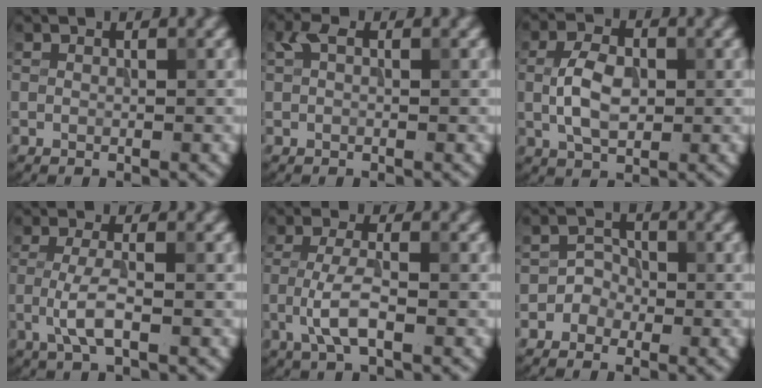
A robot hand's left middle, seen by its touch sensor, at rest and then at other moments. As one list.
[{"total": 1.5, "force": [0.6, 0.8, 1.0], "torque": [-0.021, 0.007, 0.007]}, {"total": 4.4, "force": [0.0, 2.8, 3.5], "torque": [-0.072, 0.003, -0.002]}, {"total": 3.1, "force": [-0.7, 0.8, 2.9], "torque": [-0.063, -0.003, -0.020]}, {"total": 3.4, "force": [-1.0, 1.0, 3.1], "torque": [-0.069, 0.001, -0.027]}, {"total": 1.7, "force": [-0.8, 1.5, 0.3], "torque": [0.014, 0.010, -0.021]}]